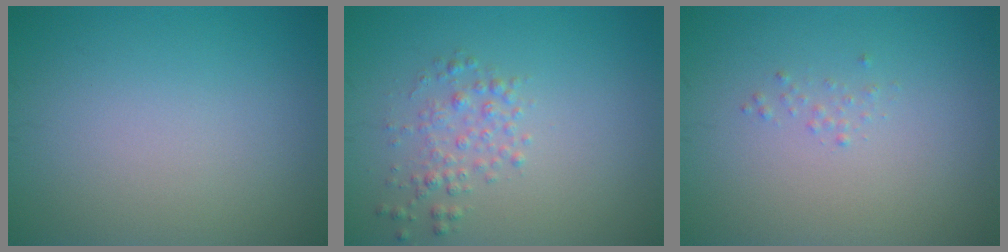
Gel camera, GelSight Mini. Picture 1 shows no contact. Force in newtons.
{"total": 1.9, "press": 1.9, "slide": 0.0}
{"total": 0.5, "press": 0.5, "slide": 0.0}